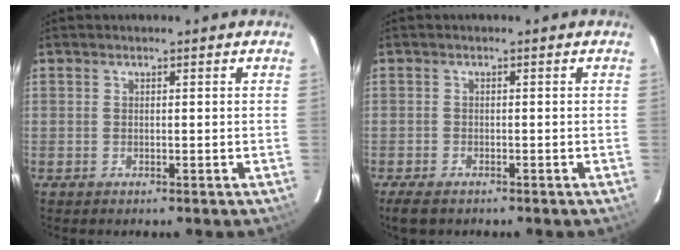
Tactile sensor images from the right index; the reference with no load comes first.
{"total": 3.8, "force": [-2.9, 1.7, 1.8], "torque": [-0.048, -0.012, -0.052]}